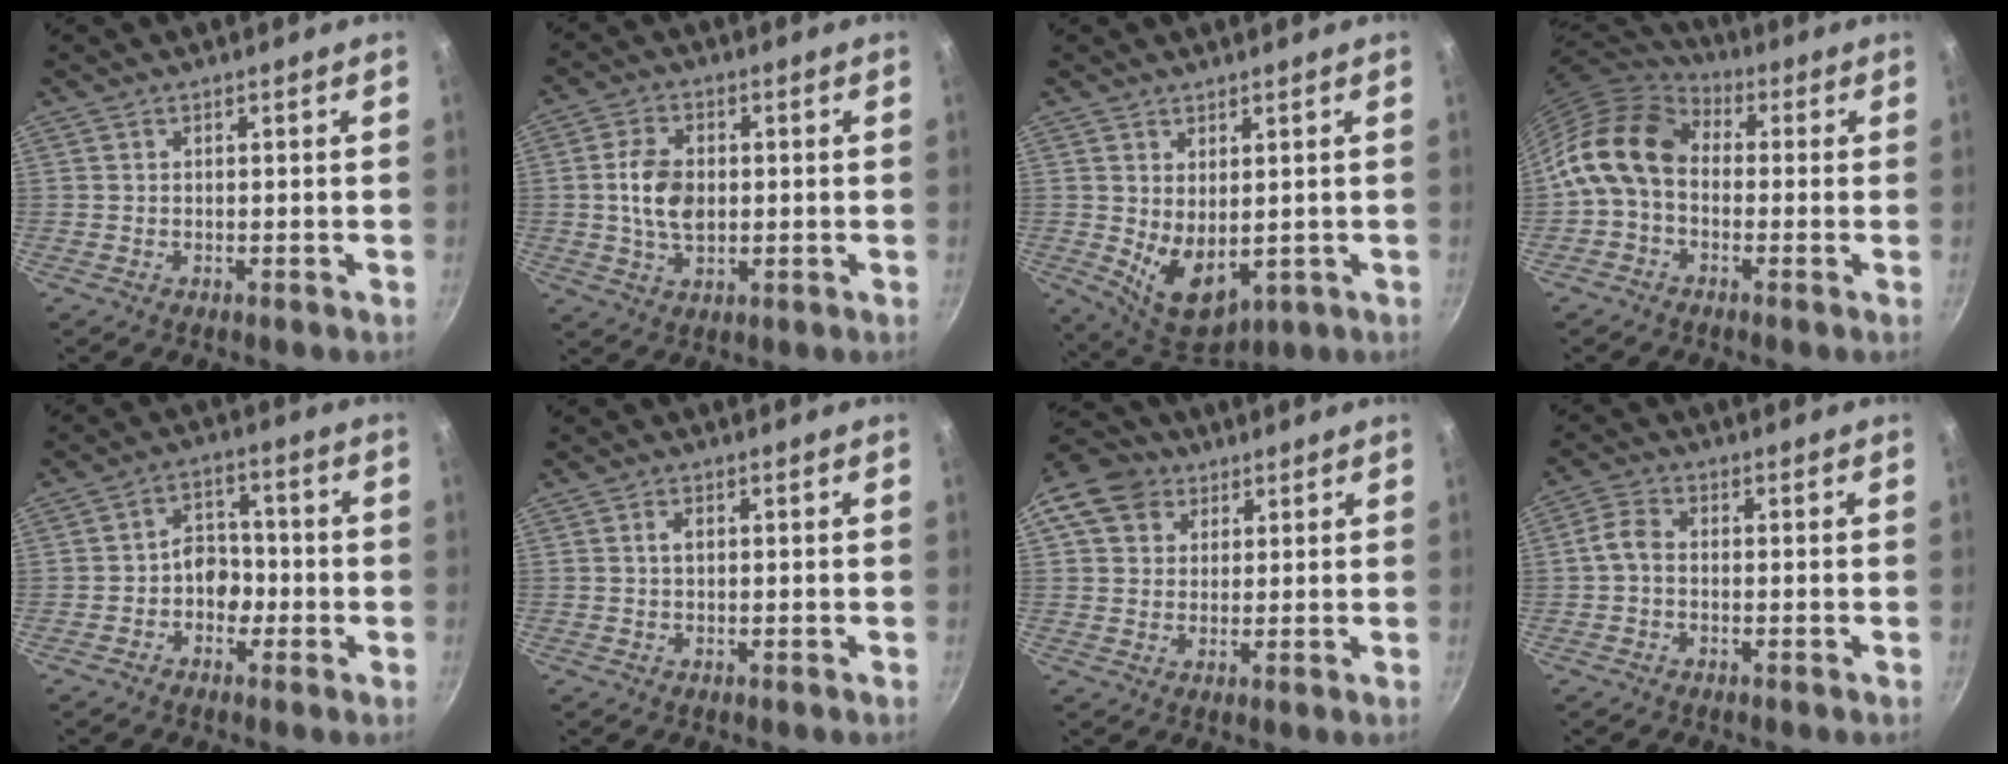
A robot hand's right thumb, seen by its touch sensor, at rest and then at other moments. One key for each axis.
{"total": 8.3, "fx": 0.2, "fy": 5.4, "fz": 6.3, "tx": -0.111, "ty": 0.004, "tz": 0.002}
{"total": 9.0, "fx": 0.2, "fy": 5.5, "fz": 7.1, "tx": -0.090, "ty": -0.025, "tz": 0.027}
{"total": 13.5, "fx": -0.5, "fy": 9.8, "fz": 9.2, "tx": -0.157, "ty": 0.037, "tz": -0.031}
{"total": 6.1, "fx": -1.6, "fy": 4.8, "fz": 3.5, "tx": -0.010, "ty": 0.024, "tz": -0.033}
{"total": 1.6, "fx": 0.3, "fy": 0.9, "fz": 1.2, "tx": -0.020, "ty": 0.003, "tz": 0.006}
{"total": 10.3, "fx": 4.4, "fy": 8.3, "fz": 4.3, "tx": -0.063, "ty": 0.013, "tz": 0.067}
{"total": 3.6, "fx": -0.5, "fy": 2.5, "fz": 2.5, "tx": -0.057, "ty": 0.016, "tz": -0.020}